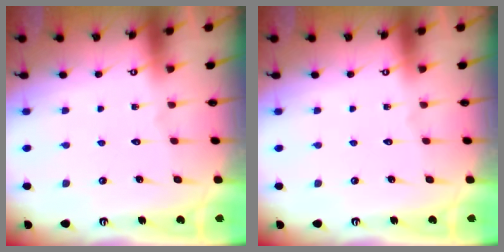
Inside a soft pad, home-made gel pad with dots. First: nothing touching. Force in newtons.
{"total": 0.0}